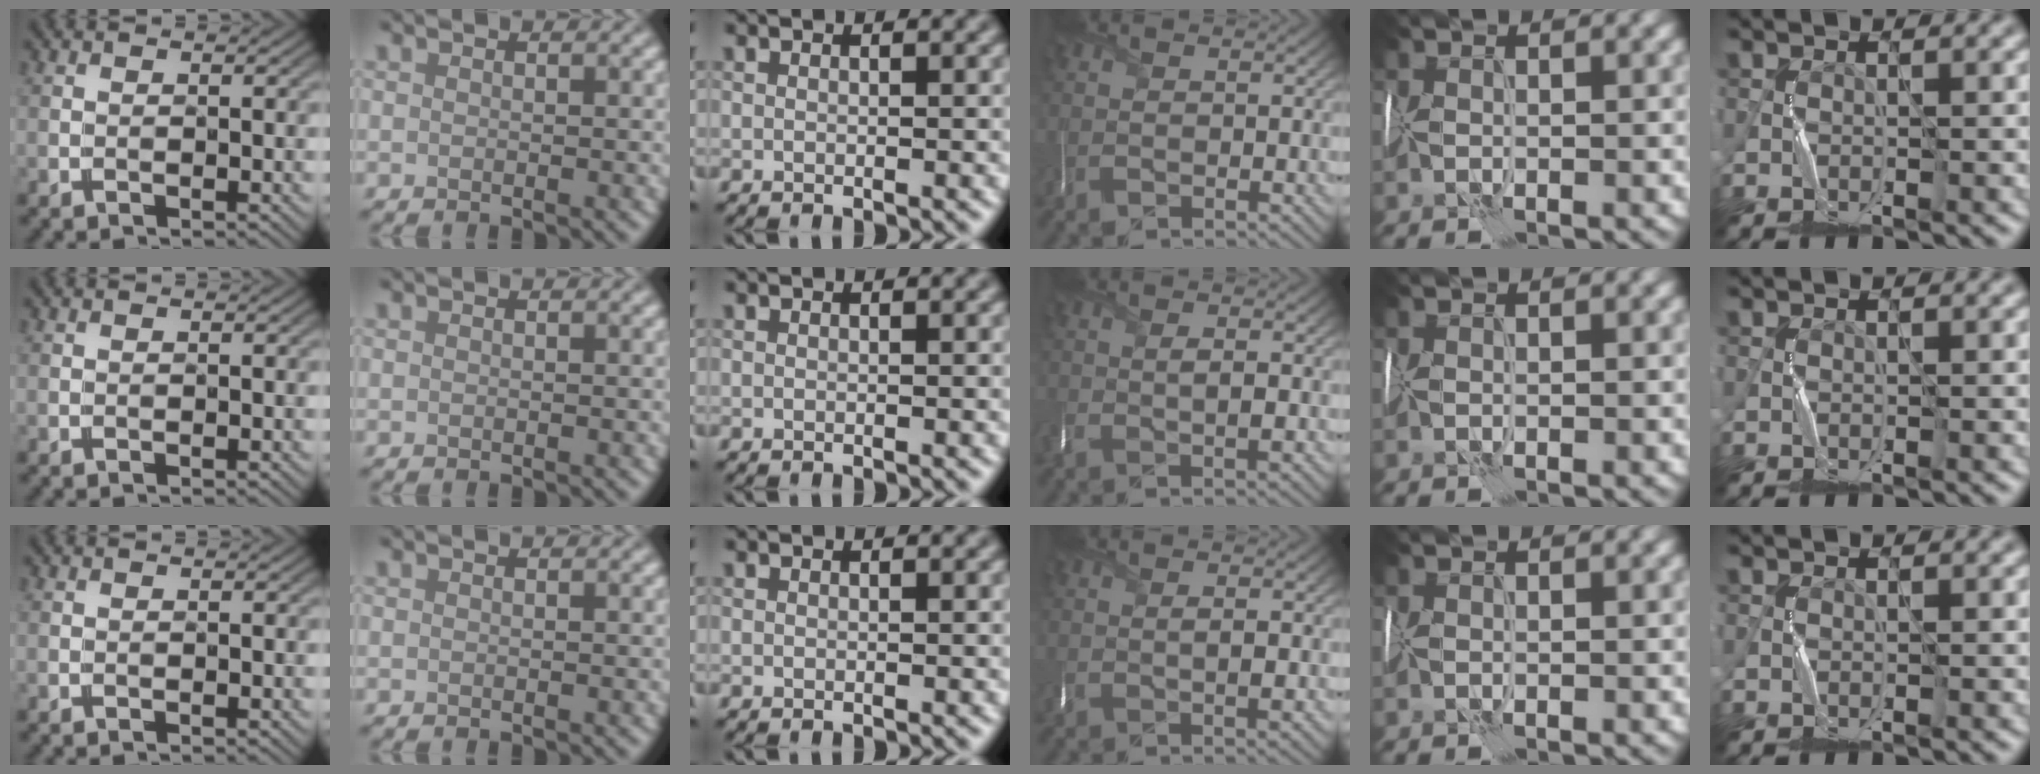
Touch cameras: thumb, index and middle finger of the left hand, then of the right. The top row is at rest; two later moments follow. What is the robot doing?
{"motion": "wrap", "object": "sponge"}